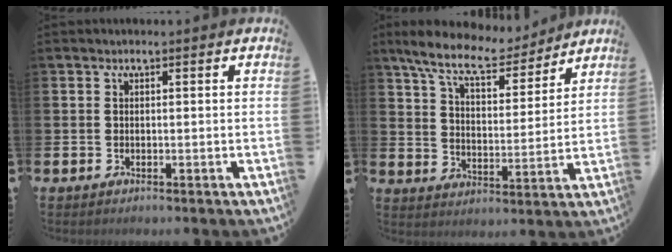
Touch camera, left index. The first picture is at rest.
{"total": 9.7, "force": [8.7, 2.2, 3.6], "torque": [-0.092, -0.052, 0.150]}